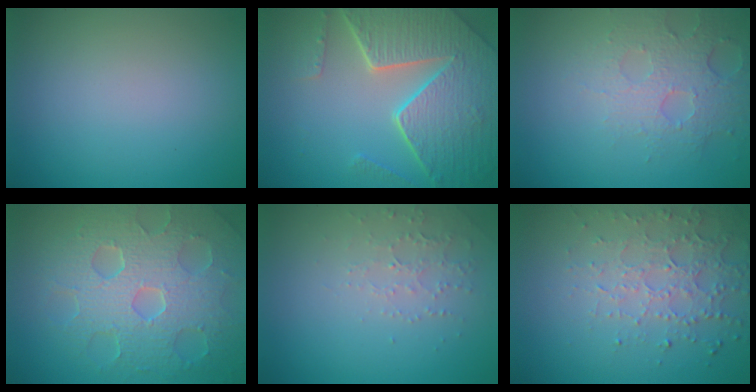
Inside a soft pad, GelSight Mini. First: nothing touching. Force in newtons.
{"total": 7.8, "press": 5.7, "slide": 5.4}
{"total": 4.8, "press": 3.4, "slide": 3.4}
{"total": 8.6, "press": 6.1, "slide": 6.1}
{"total": 1.9, "press": 1.8, "slide": 0.6}
{"total": 4.6, "press": 3.2, "slide": 3.2}